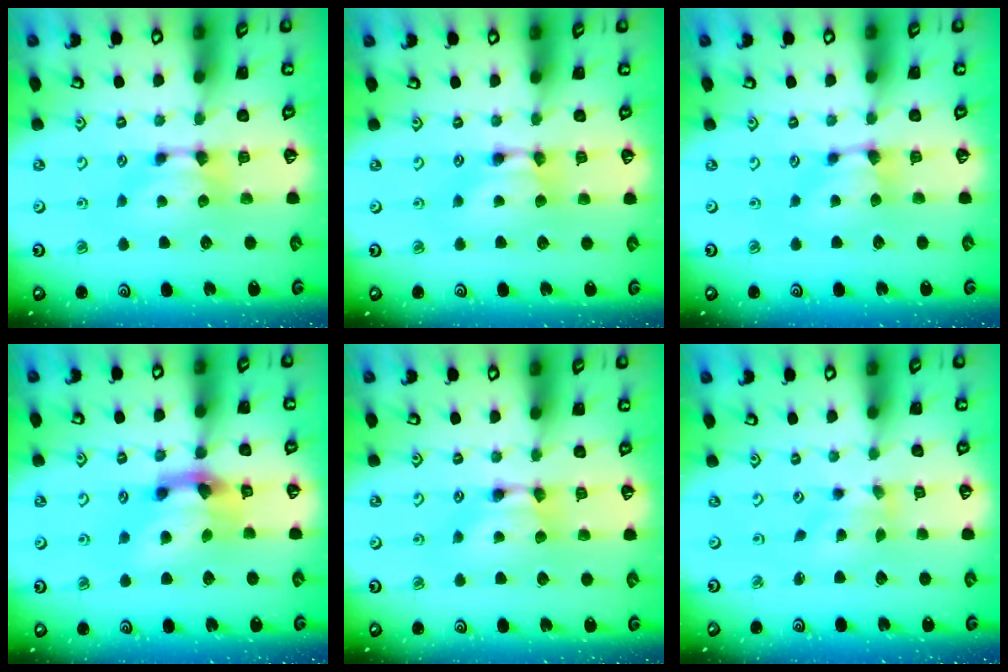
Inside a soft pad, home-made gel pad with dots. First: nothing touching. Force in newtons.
{"total": 1.7, "press": 1.7, "slide": 0.1}
{"total": 0.6, "press": 0.4, "slide": 0.4}
{"total": 5.6, "press": 5.0, "slide": 2.5}
{"total": 1.8, "press": 1.7, "slide": 0.1}
{"total": 1.6, "press": 0.9, "slide": 1.4}